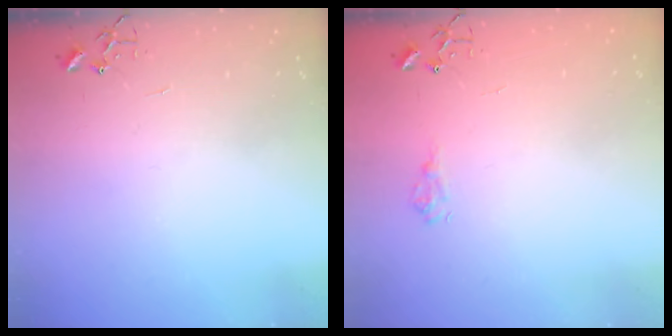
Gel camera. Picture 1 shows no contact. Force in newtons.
{"total": 6.6, "press": 6.5, "slide": 0.9}